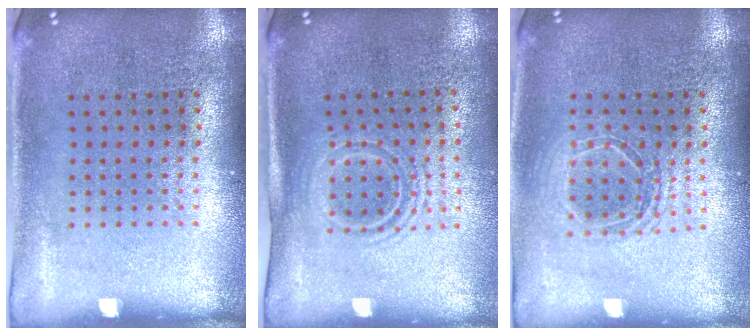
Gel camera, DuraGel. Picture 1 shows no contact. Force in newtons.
{"total": 1.5, "press": 1.1, "slide": 1.0}
{"total": 1.5, "press": 1.3, "slide": 0.8}